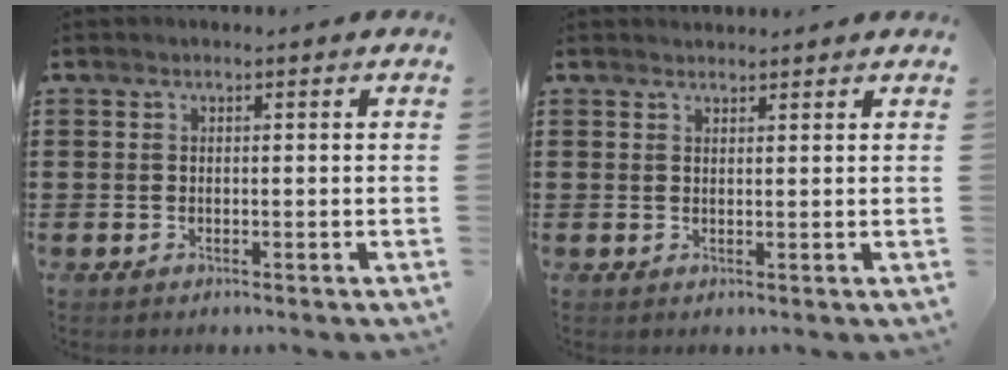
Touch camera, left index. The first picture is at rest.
{"total": 1.2, "force": [1.2, 0.1, 0.0], "torque": [-0.003, -0.001, 0.023]}